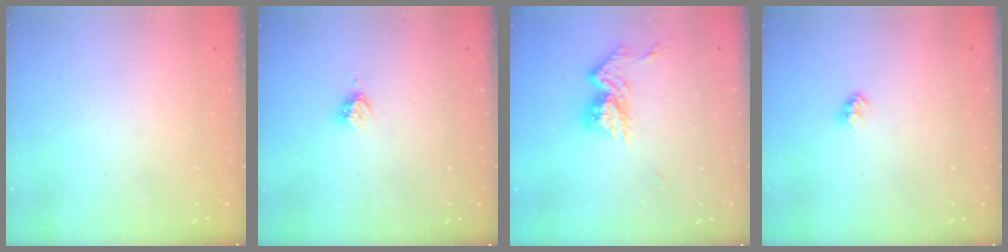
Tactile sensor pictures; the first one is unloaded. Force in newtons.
{"total": 4.5, "press": 4.5, "slide": 0.5}
{"total": 11.5, "press": 11.4, "slide": 1.0}
{"total": 2.3, "press": 2.3, "slide": 0.1}